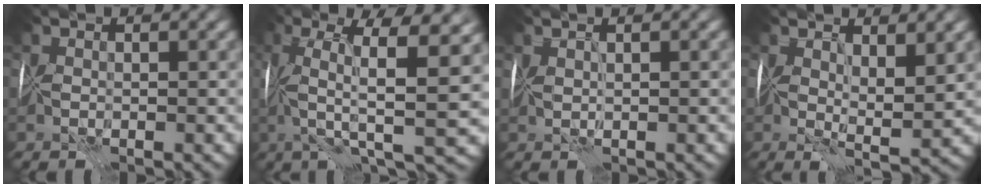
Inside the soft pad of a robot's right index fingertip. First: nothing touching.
{"total": 9.7, "force": [1.5, 1.9, 9.4], "torque": [-0.165, 0.005, 0.023]}
{"total": 0.9, "force": [0.7, -0.5, 0.4], "torque": [-0.005, 0.002, 0.014]}
{"total": 4.0, "force": [1.7, 0.8, 3.5], "torque": [-0.060, -0.010, 0.031]}